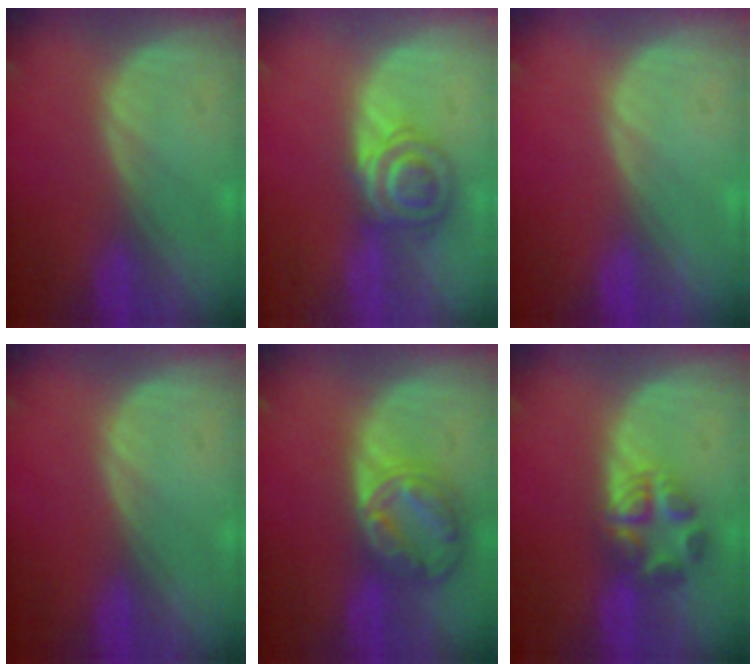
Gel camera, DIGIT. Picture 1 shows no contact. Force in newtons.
{"total": 6.7, "press": 5.9, "slide": 3.2}
{"total": 0.0}
{"total": 0.0}
{"total": 8.5, "press": 7.2, "slide": 4.5}
{"total": 5.6, "press": 5.5, "slide": 1.0}